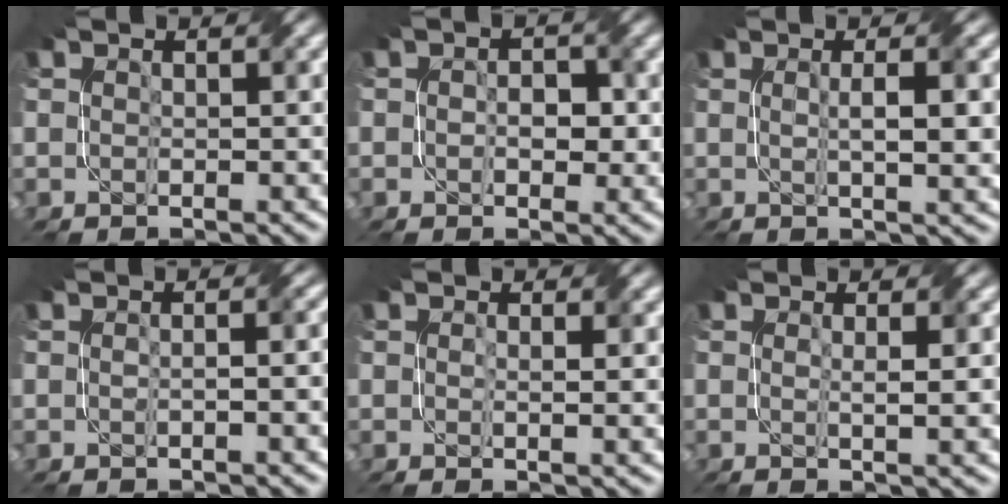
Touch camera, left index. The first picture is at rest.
{"total": 2.8, "force": [0.0, 1.8, 2.1], "torque": [-0.017, 0.000, -0.004]}
{"total": 4.4, "force": [0.3, 0.9, 4.3], "torque": [-0.060, 0.006, 0.005]}
{"total": 2.3, "force": [-0.2, 0.5, 2.3], "torque": [-0.030, 0.003, -0.003]}
{"total": 1.5, "force": [0.4, 0.2, 1.5], "torque": [-0.024, -0.001, 0.008]}
{"total": 2.4, "force": [0.5, 0.5, 2.3], "torque": [-0.030, 0.000, 0.005]}